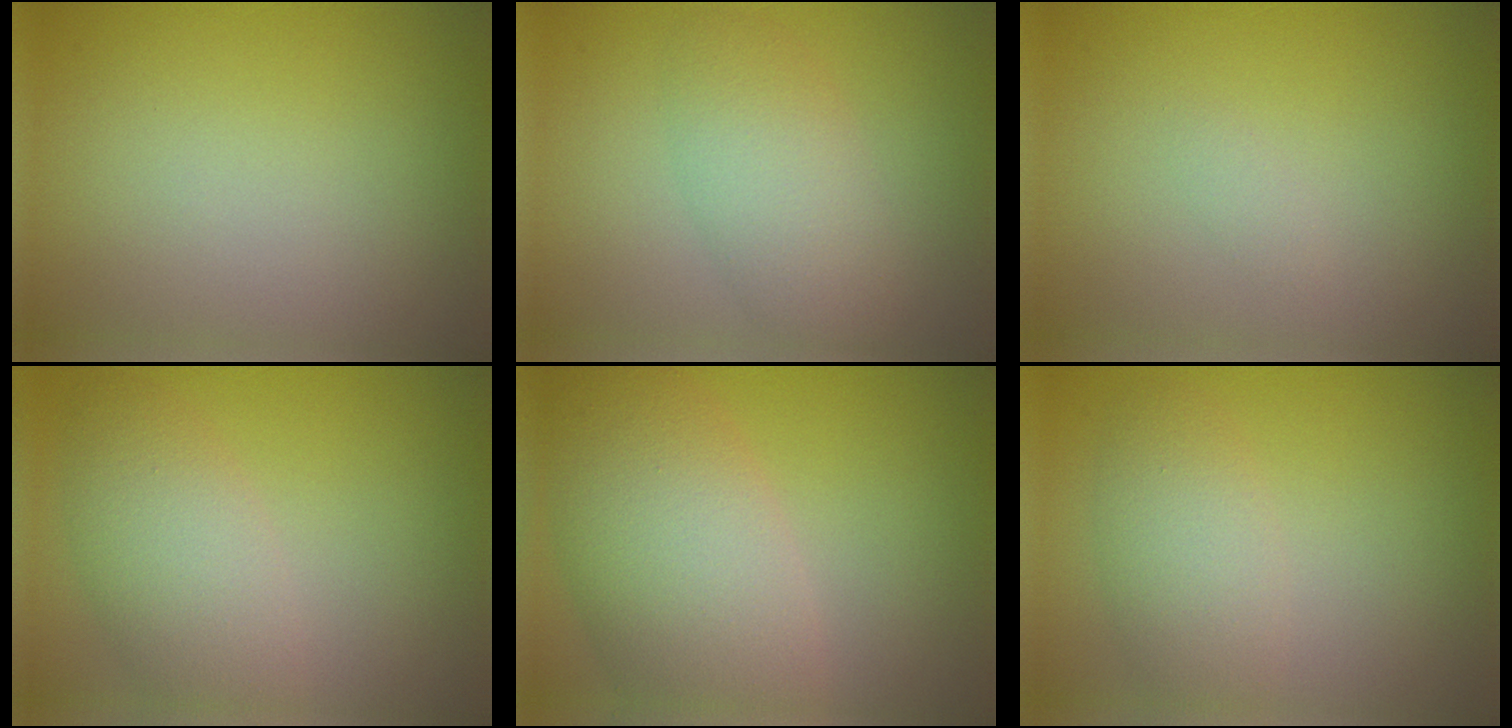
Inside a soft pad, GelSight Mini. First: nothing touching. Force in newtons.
{"total": 3.9, "press": 3.9, "slide": 0.1}
{"total": 0.5, "press": 0.5, "slide": 0.0}
{"total": 4.6, "press": 4.6, "slide": 0.2}
{"total": 8.6, "press": 8.6, "slide": 0.4}
{"total": 3.5, "press": 3.5, "slide": 0.2}